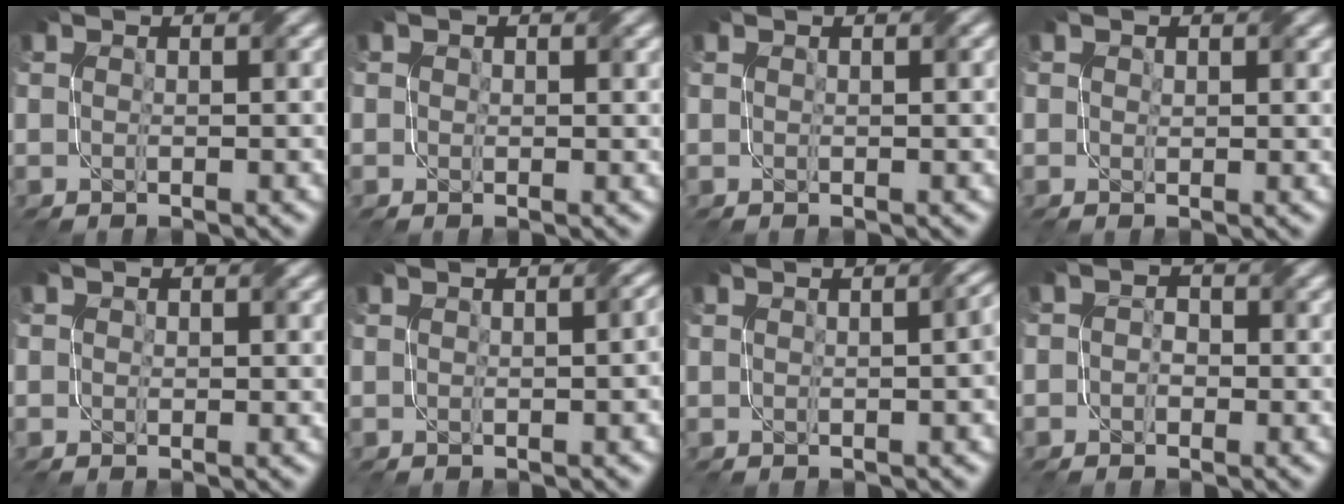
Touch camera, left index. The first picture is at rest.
{"total": 1.1, "force": [0.5, 0.8, 0.5], "torque": [-0.004, -0.003, 0.009]}
{"total": 0.8, "force": [0.5, 0.1, 0.6], "torque": [-0.008, 0.001, 0.008]}
{"total": 1.2, "force": [0.6, 0.8, 0.6], "torque": [-0.008, -0.005, 0.014]}
{"total": 1.0, "force": [0.4, 0.8, 0.4], "torque": [-0.003, -0.003, 0.007]}
{"total": 2.1, "force": [0.2, 0.9, 1.9], "torque": [-0.011, 0.007, 0.003]}
{"total": 2.8, "force": [0.2, 1.1, 2.6], "torque": [-0.012, 0.012, 0.003]}
{"total": 1.6, "force": [-0.2, 1.5, 0.6], "torque": [0.003, 0.001, -0.015]}